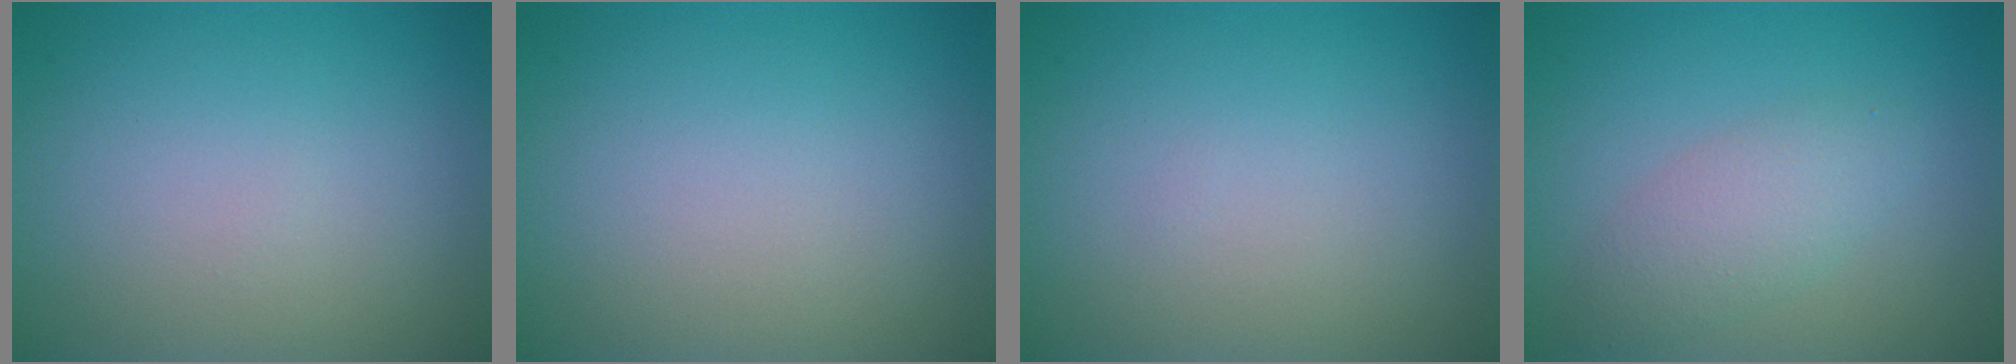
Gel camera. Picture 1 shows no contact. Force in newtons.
{"total": 0.0}
{"total": 0.0}
{"total": 2.9, "press": 2.9, "slide": 0.1}